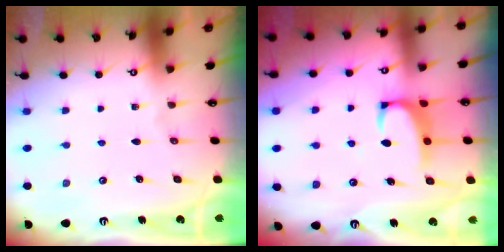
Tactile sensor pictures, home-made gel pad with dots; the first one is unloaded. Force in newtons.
{"total": 2.5, "press": 2.4, "slide": 0.7}